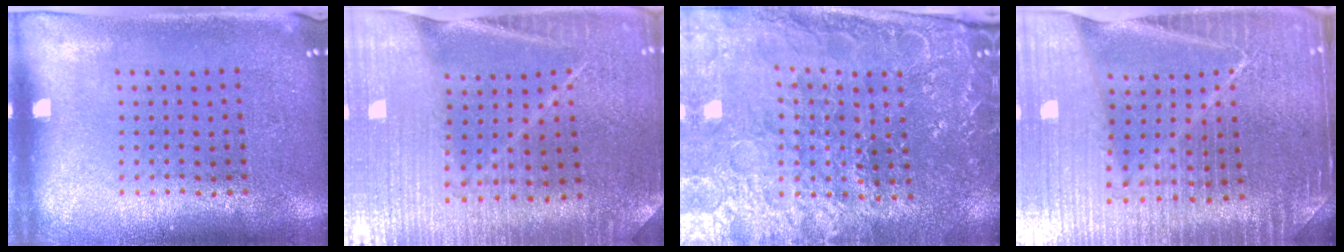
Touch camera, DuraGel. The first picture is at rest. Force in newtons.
{"total": 3.1, "press": 3.1, "slide": 0.3}
{"total": 3.8, "press": 3.8, "slide": 0.6}
{"total": 5.0, "press": 4.6, "slide": 1.9}